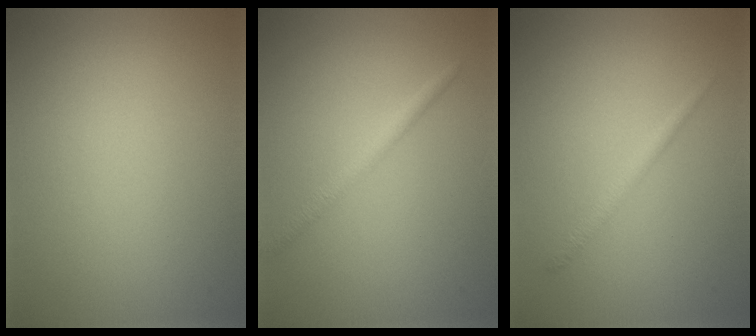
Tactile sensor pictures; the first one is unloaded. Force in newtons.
{"total": 1.7, "press": 1.7, "slide": 0.1}
{"total": 1.1, "press": 1.1, "slide": 0.1}